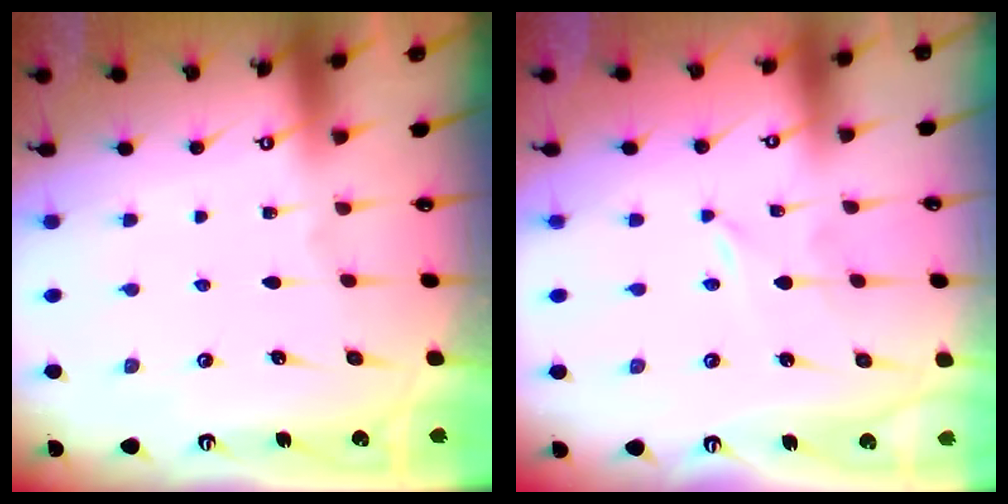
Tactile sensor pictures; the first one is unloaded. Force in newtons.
{"total": 0.0}